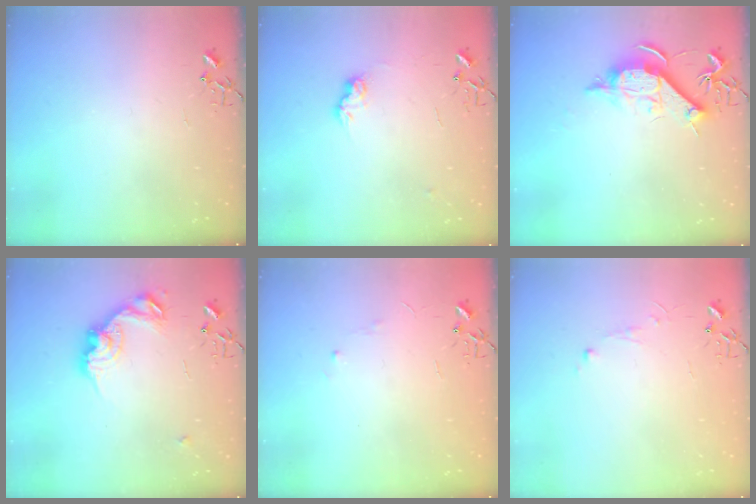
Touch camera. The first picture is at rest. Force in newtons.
{"total": 8.1, "press": 8.1, "slide": 0.3}
{"total": 11.3, "press": 11.3, "slide": 0.0}
{"total": 13.8, "press": 13.8, "slide": 0.4}
{"total": 3.2, "press": 3.2, "slide": 0.5}
{"total": 4.3, "press": 4.3, "slide": 0.5}